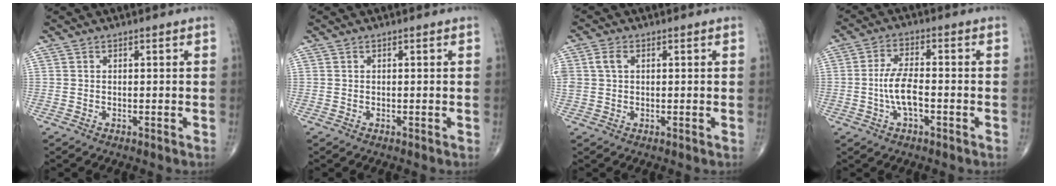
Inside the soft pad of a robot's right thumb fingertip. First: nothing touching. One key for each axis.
{"total": 0.0}
{"total": 3.7, "fx": 0.9, "fy": 2.5, "fz": 2.6, "tx": -0.067, "ty": 0.012, "tz": 0.020}
{"total": 6.5, "fx": -1.5, "fy": 2.8, "fz": 5.7, "tx": -0.117, "ty": 0.016, "tz": -0.030}